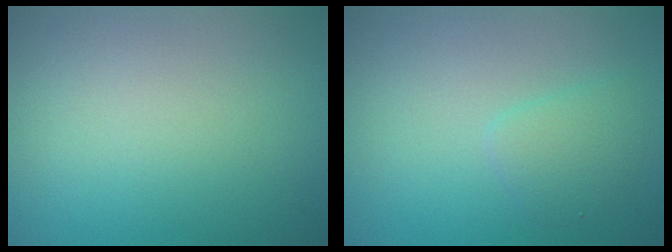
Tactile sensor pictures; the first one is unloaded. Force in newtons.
{"total": 1.9, "press": 1.9, "slide": 0.0}